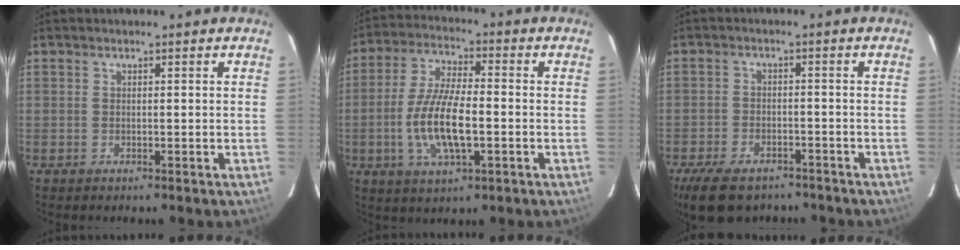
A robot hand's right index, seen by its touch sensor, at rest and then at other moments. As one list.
[{"total": 12.3, "force": [-2.7, 4.1, 11.2], "torque": [-0.229, -0.005, -0.050]}, {"total": 12.0, "force": [-8.8, 5.9, 5.6], "torque": [-0.137, -0.009, -0.140]}]